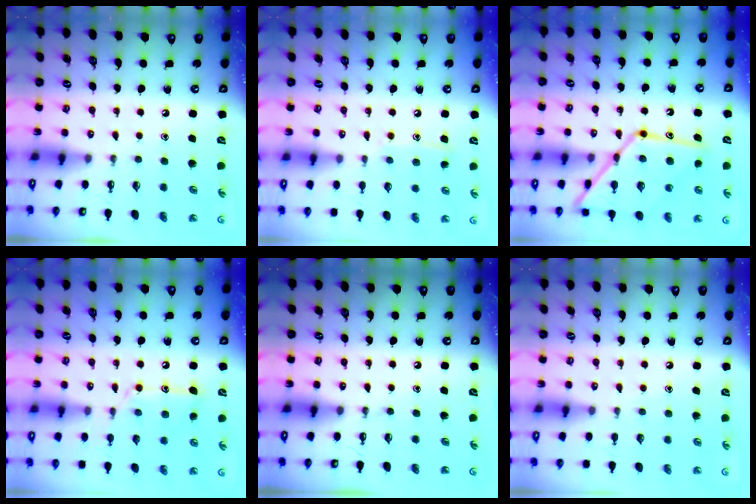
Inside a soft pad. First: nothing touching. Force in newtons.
{"total": 7.3, "press": 7.3, "slide": 0.6}
{"total": 16.6, "press": 16.5, "slide": 1.3}
{"total": 12.5, "press": 12.5, "slide": 0.8}
{"total": 0.0}
{"total": 2.6, "press": 2.5, "slide": 0.3}